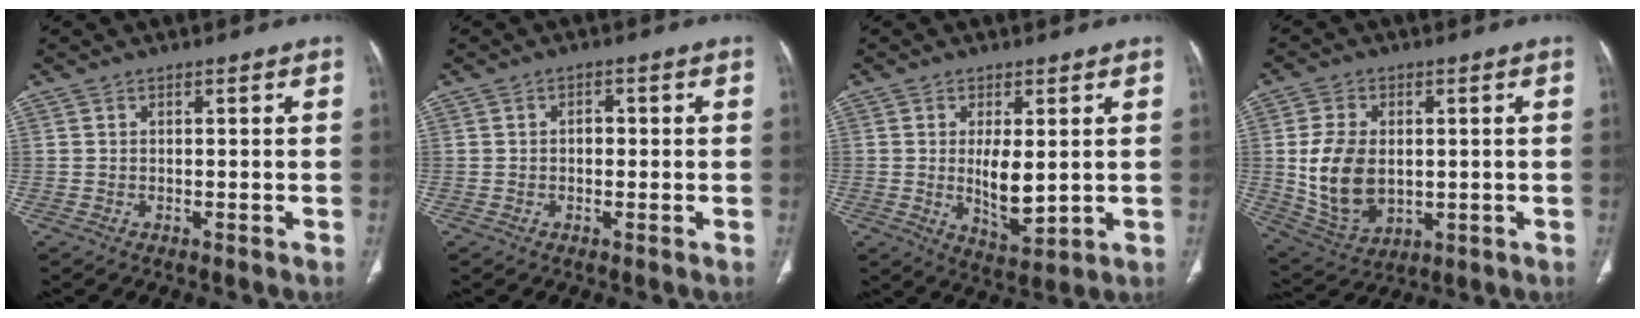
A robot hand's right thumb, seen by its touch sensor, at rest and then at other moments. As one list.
[{"total": 1.8, "force": [0.0, 1.3, 1.3], "torque": [-0.014, 0.006, -0.002]}, {"total": 7.6, "force": [0.4, 3.2, 6.9], "torque": [-0.110, -0.020, 0.017]}, {"total": 12.9, "force": [0.2, 8.7, 9.5], "torque": [-0.169, -0.008, 0.023]}]